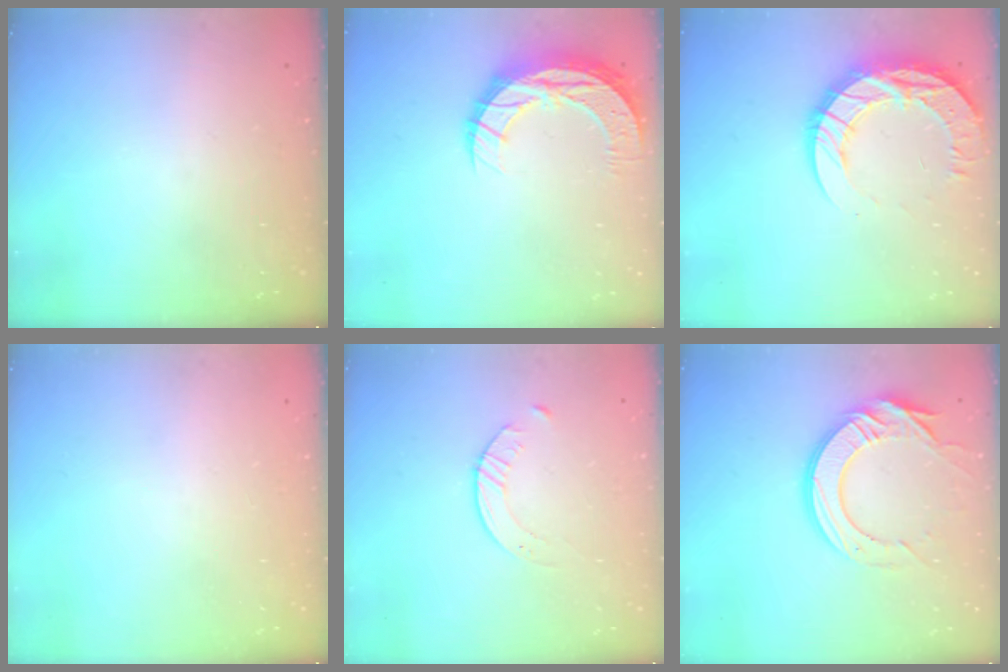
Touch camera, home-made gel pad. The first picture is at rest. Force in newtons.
{"total": 11.0, "press": 11.0, "slide": 0.8}
{"total": 16.8, "press": 16.7, "slide": 1.7}
{"total": 0.0}
{"total": 3.5, "press": 3.5, "slide": 0.4}
{"total": 16.4, "press": 16.4, "slide": 1.2}